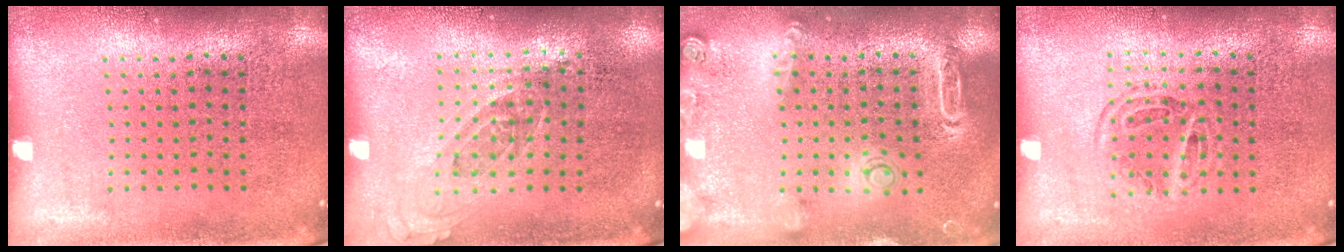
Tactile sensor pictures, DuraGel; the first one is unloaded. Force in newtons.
{"total": 0.8, "press": 0.7, "slide": 0.3}
{"total": 1.9, "press": 1.9, "slide": 0.5}
{"total": 1.1, "press": 0.9, "slide": 0.6}